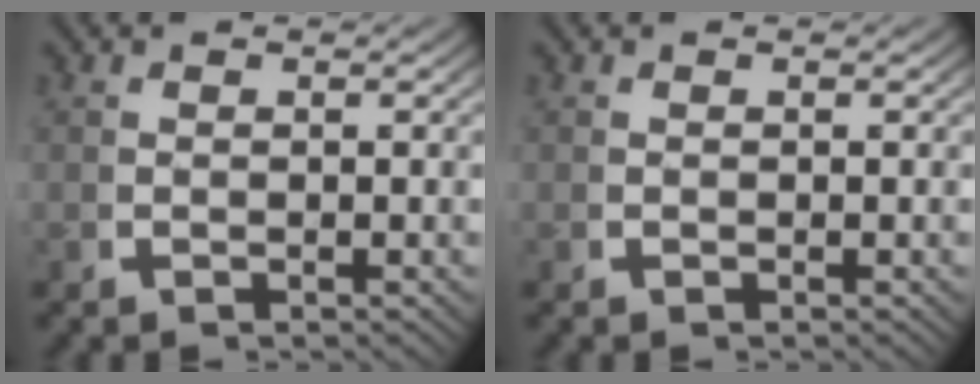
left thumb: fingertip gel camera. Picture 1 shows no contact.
{"total": 0.0}